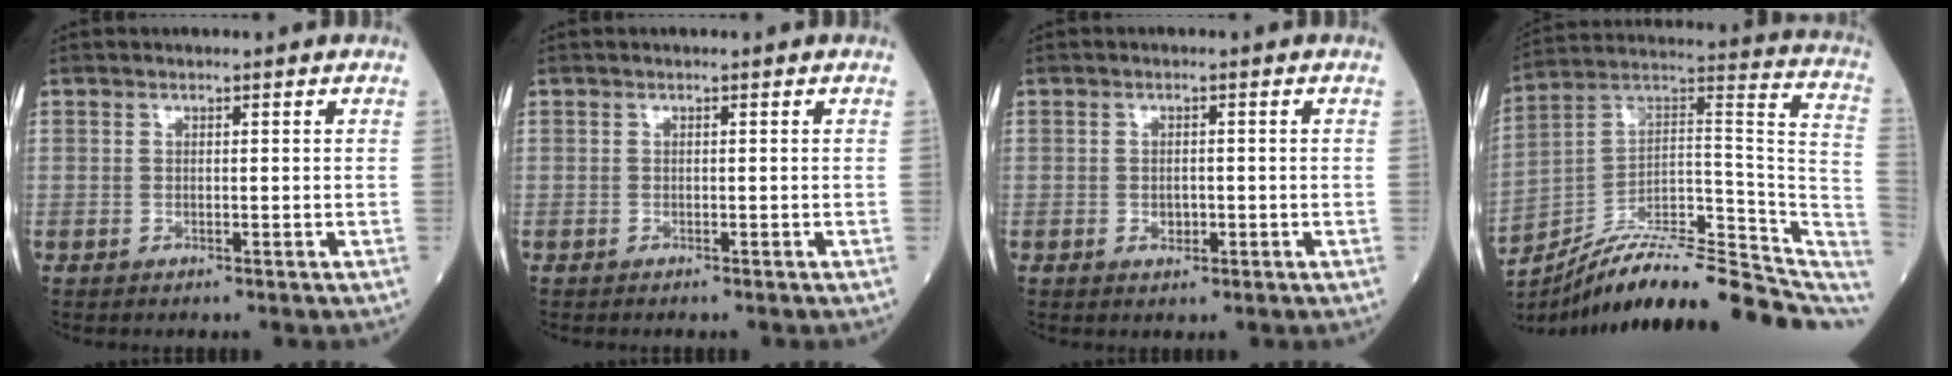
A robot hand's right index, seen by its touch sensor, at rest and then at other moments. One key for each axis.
{"total": 0.0}
{"total": 1.8, "fx": -0.5, "fy": 1.1, "fz": 1.3, "tx": -0.021, "ty": 0.001, "tz": -0.004}
{"total": 23.1, "fx": -18.8, "fy": 4.8, "fz": 12.4, "tx": -0.134, "ty": 0.047, "tz": -0.290}